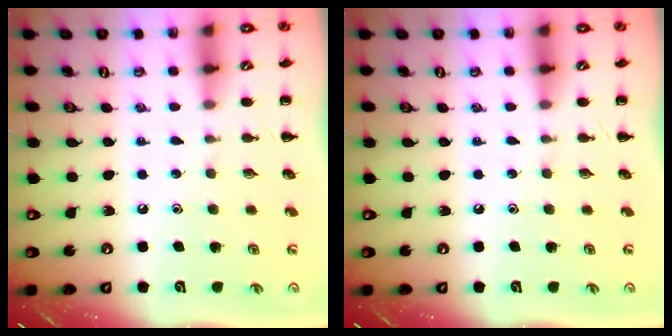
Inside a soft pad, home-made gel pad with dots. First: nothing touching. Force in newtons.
{"total": 0.0}